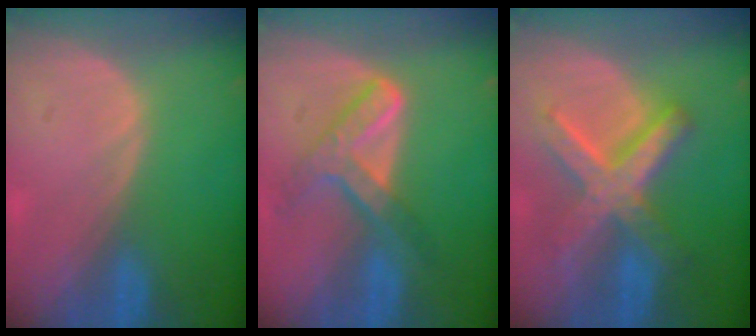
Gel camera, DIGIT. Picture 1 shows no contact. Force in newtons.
{"total": 7.2, "press": 6.0, "slide": 4.0}
{"total": 9.0, "press": 9.0, "slide": 0.6}